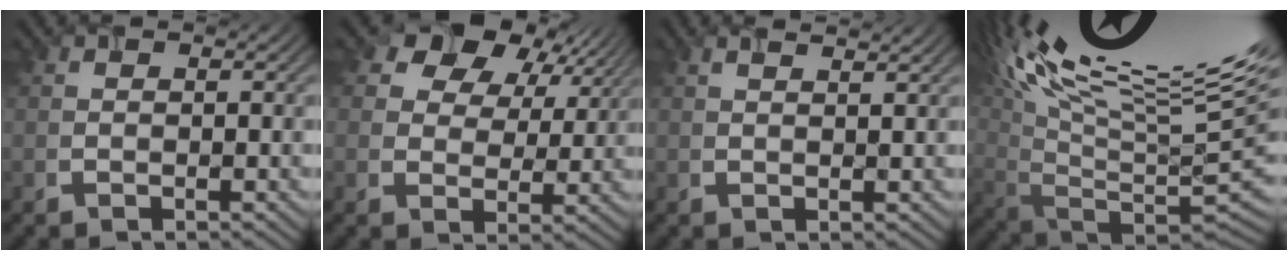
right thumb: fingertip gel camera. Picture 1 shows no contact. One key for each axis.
{"total": 10.4, "fx": 5.4, "fy": 7.0, "fz": 5.5, "tx": -0.104, "ty": 0.010, "tz": 0.083}
{"total": 1.7, "fx": 1.3, "fy": 0.3, "fz": 1.1, "tx": -0.009, "ty": 0.001, "tz": 0.019}
{"total": 18.4, "fx": 10.1, "fy": 5.8, "fz": 14.3, "tx": -0.226, "ty": 0.020, "tz": 0.182}